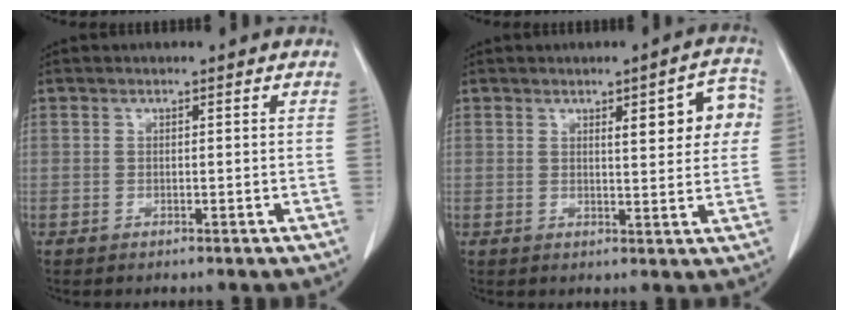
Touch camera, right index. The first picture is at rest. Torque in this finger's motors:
{"motor_torque": [0.16, 0.15, 0.13, 0.03]}